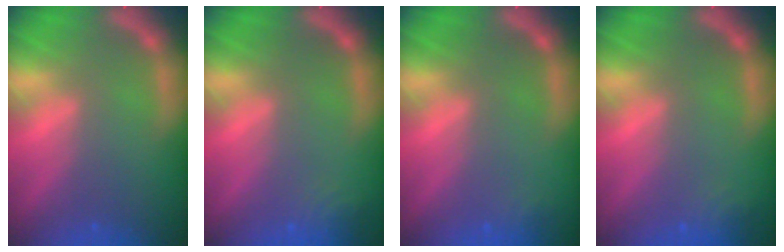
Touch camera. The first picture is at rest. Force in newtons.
{"total": 2.4}
{"total": 0.9}
{"total": 1.9}